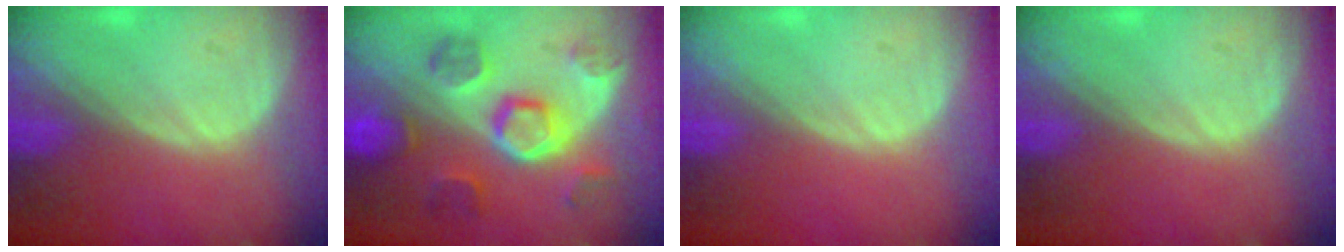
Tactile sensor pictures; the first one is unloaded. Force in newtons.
{"total": 8.9, "press": 8.9, "slide": 0.7}
{"total": 0.0}
{"total": 0.0}